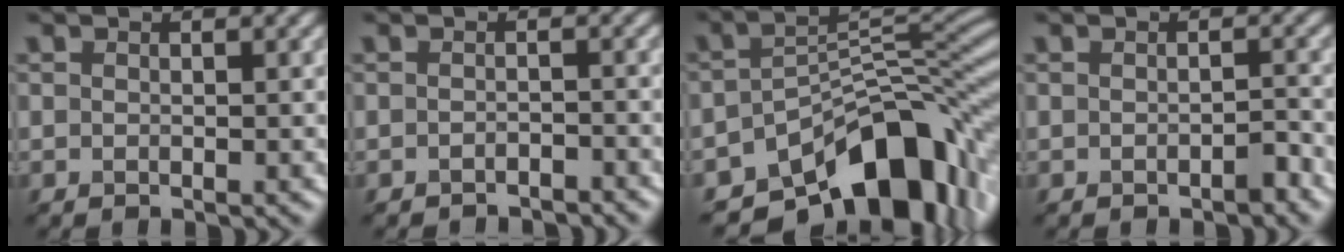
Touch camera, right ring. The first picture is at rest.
{"total": 1.8, "force": [-1.8, 0.4, 0.3], "torque": [0.001, 0.005, -0.025]}
{"total": 11.9, "force": [-7.3, 5.9, 7.4], "torque": [-0.095, -0.007, -0.123]}
{"total": 1.0, "force": [-0.7, 0.3, 0.6], "torque": [-0.010, 0.004, -0.010]}